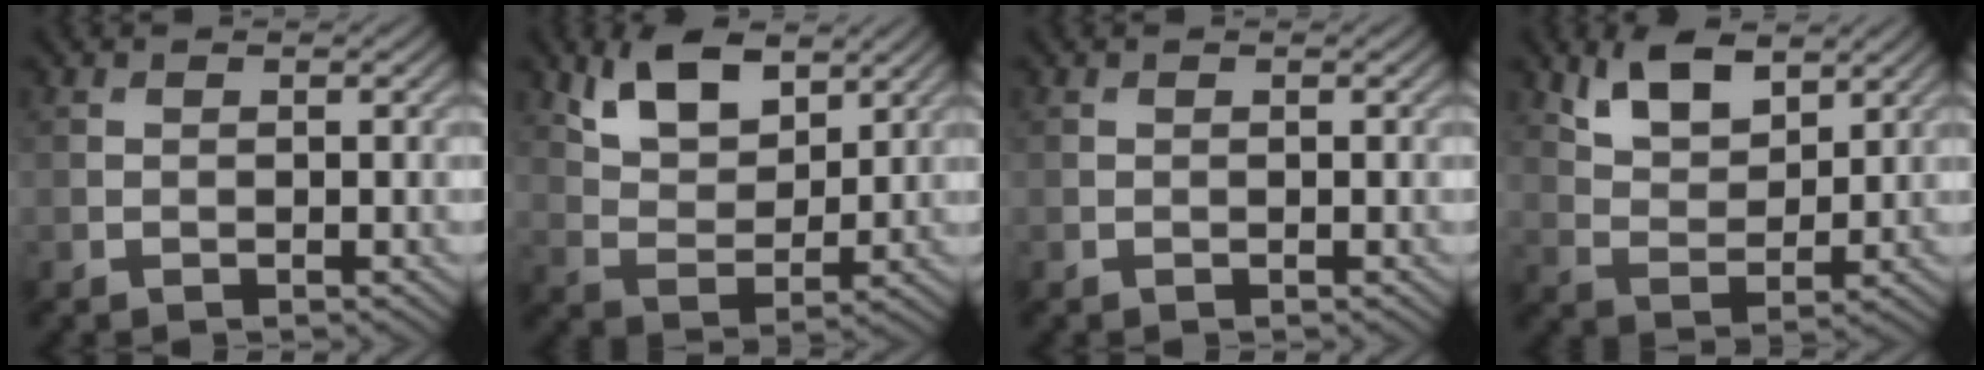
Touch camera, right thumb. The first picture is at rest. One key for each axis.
{"total": 8.1, "fx": 4.9, "fy": 4.0, "fz": 5.0, "tx": -0.106, "ty": -0.003, "tz": 0.093}
{"total": 0.0}
{"total": 6.9, "fx": 4.4, "fy": 3.2, "fz": 4.3, "tx": -0.091, "ty": -0.003, "tz": 0.088}